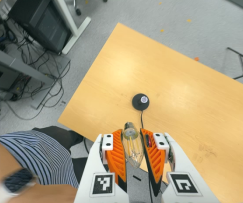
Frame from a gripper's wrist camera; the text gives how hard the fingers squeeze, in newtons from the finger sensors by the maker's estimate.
{"total": 22.8, "left": 24.2, "right": 21.4}